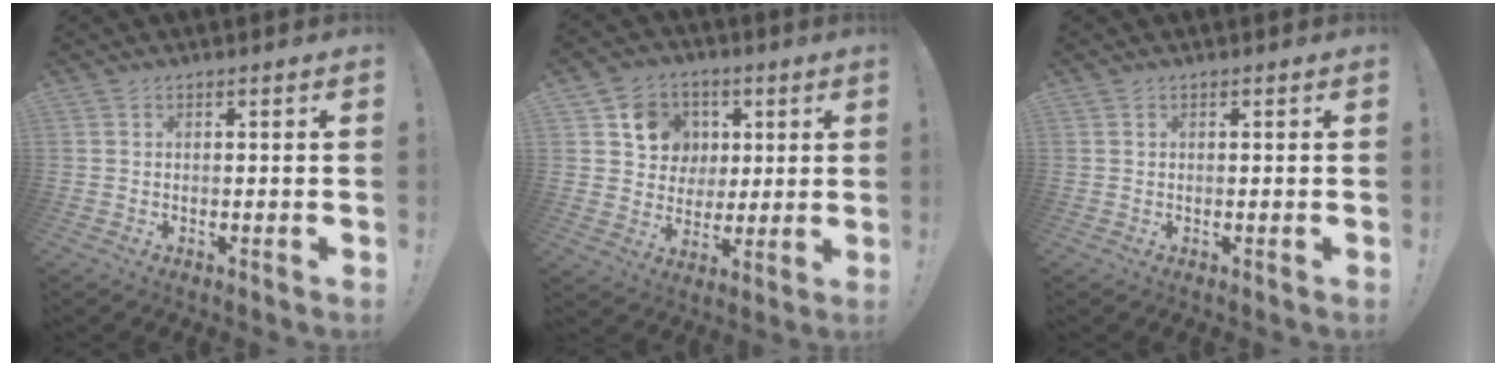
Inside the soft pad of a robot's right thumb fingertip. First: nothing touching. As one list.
[{"total": 11.0, "force": [3.4, 10.0, 2.9], "torque": [-0.037, -0.012, 0.071]}, {"total": 0.0}]